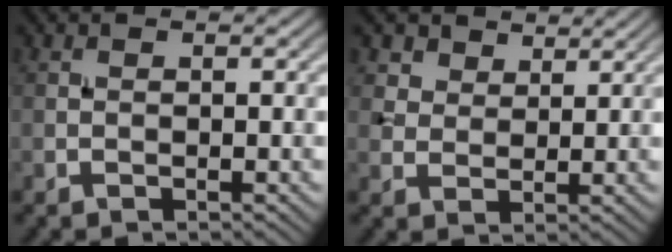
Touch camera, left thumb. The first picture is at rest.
{"total": 4.7, "force": [3.3, 2.9, 1.6], "torque": [-0.047, -0.014, 0.078]}